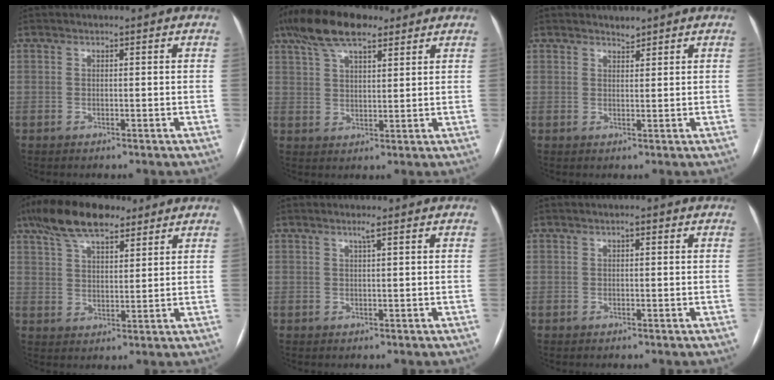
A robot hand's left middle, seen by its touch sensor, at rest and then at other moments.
{"total": 10.2, "force": [7.0, 3.4, 6.6], "torque": [-0.132, 0.030, 0.126]}
{"total": 1.1, "force": [1.1, 0.1, 0.0], "torque": [-0.005, -0.003, 0.019]}
{"total": 11.8, "force": [8.5, 4.1, 7.1], "torque": [-0.142, 0.030, 0.152]}
{"total": 0.9, "force": [0.5, -0.3, 0.7], "torque": [-0.018, -0.001, 0.013]}
{"total": 0.6, "force": [0.2, 0.2, 0.6], "torque": [-0.007, 0.003, 0.002]}